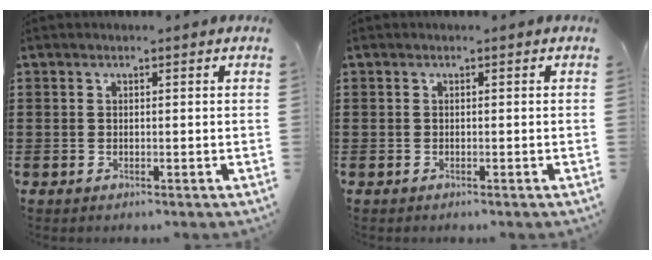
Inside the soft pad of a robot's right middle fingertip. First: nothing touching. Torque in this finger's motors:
{"motor_torque": [1.40, 0.24, 0.10, 0.04]}